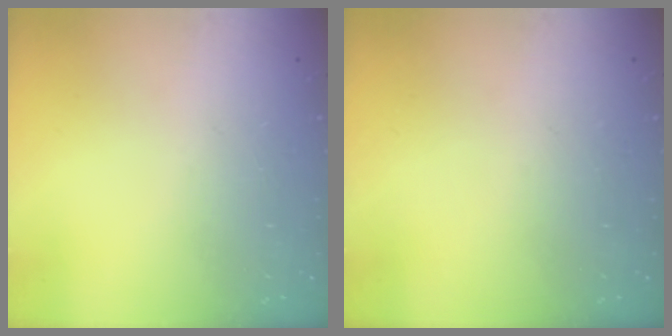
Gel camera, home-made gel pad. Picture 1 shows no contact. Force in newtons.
{"total": 0.0}